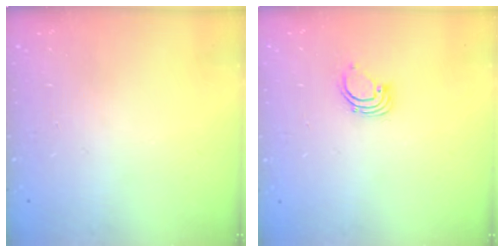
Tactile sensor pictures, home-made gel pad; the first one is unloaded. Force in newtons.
{"total": 2.2, "press": 2.2, "slide": 0.2}